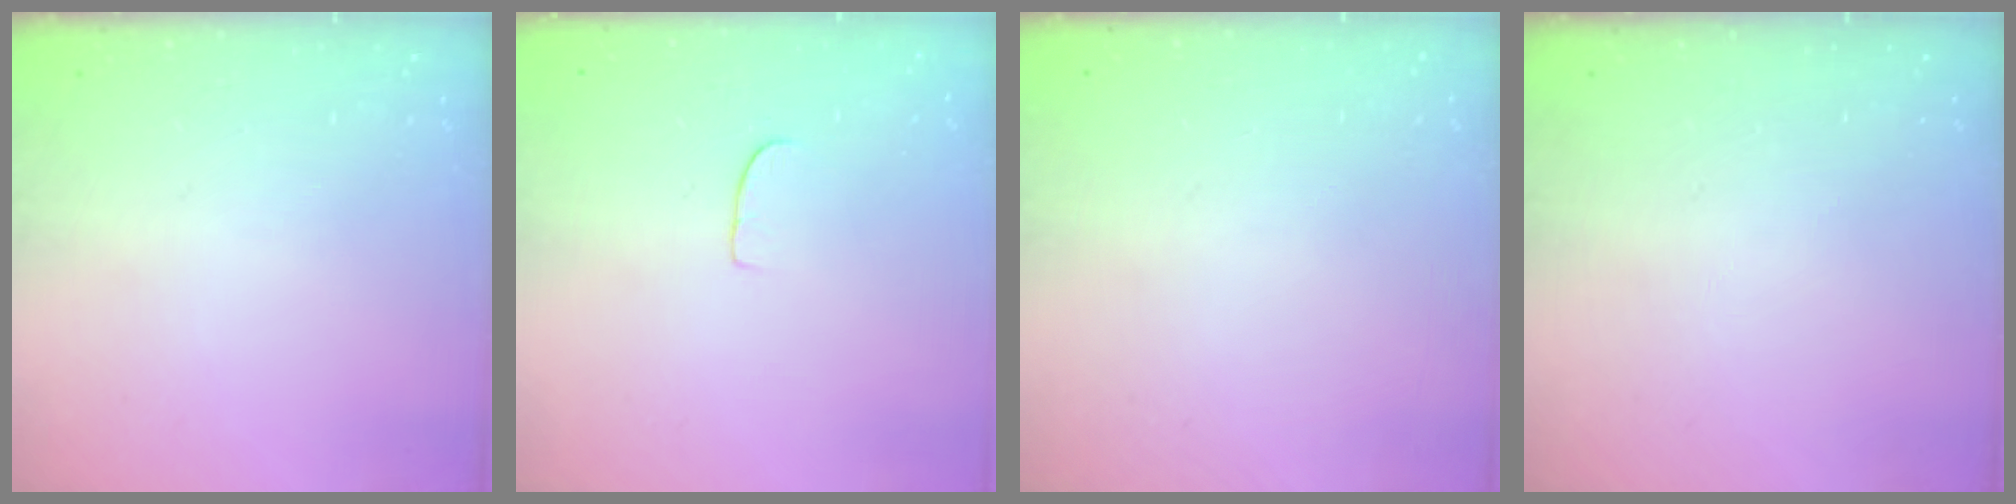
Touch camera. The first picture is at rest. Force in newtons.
{"total": 5.0, "press": 4.9, "slide": 0.5}
{"total": 0.0}
{"total": 0.0}